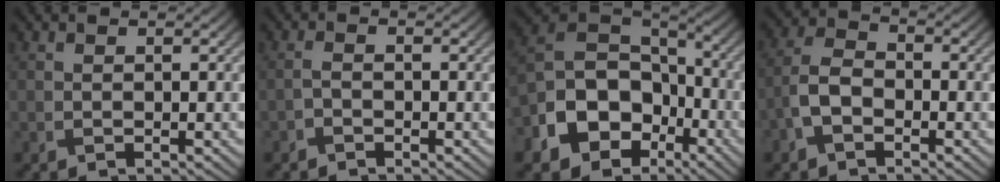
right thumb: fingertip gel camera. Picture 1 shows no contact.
{"total": 1.1, "force": [-0.8, 0.4, 0.6], "torque": [-0.013, 0.003, -0.020]}
{"total": 14.1, "force": [-6.0, 10.1, 7.7], "torque": [-0.178, -0.034, -0.112]}
{"total": 4.5, "force": [-1.9, 2.7, 3.0], "torque": [-0.066, 0.007, -0.049]}